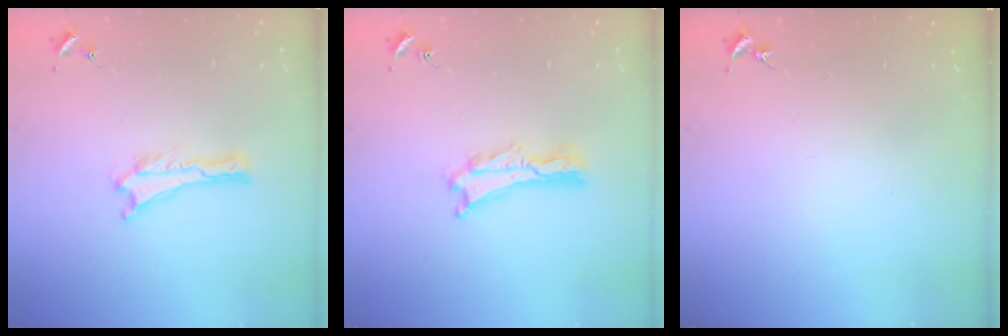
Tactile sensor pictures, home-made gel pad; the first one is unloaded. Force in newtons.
{"total": 1.4, "press": 1.4, "slide": 0.3}
{"total": 0.0}